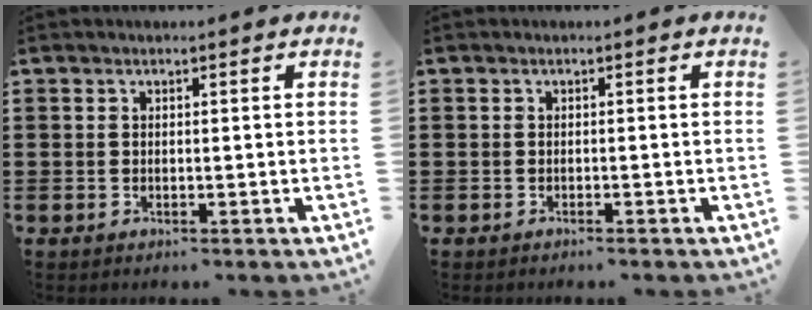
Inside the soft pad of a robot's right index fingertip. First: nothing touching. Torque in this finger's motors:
{"motor_torque": [-0.41, 0.65, -0.15, -0.01]}